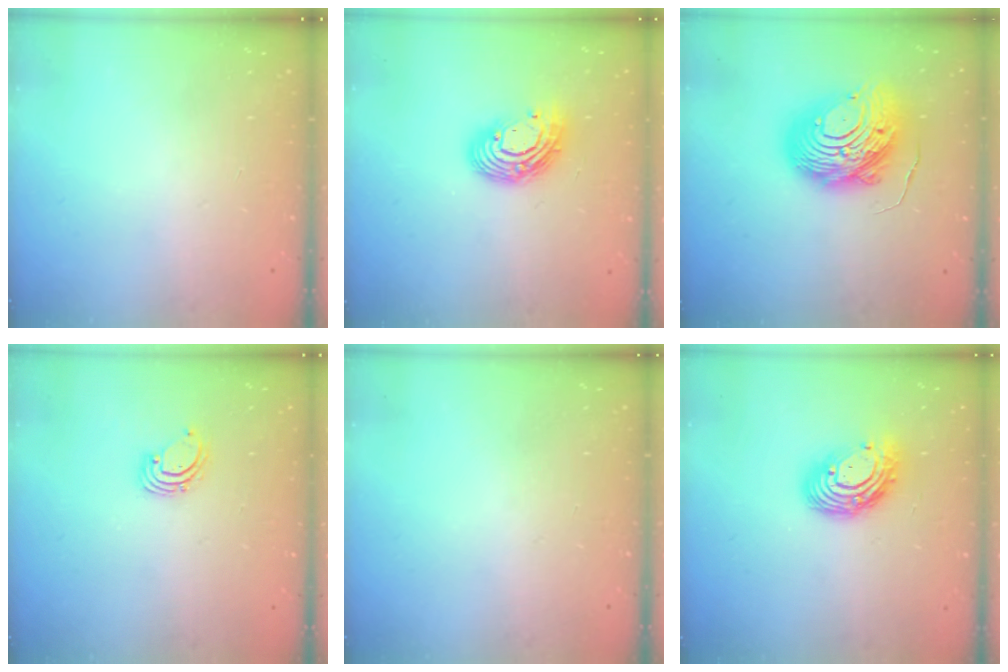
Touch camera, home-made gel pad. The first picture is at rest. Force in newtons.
{"total": 11.9, "press": 11.9, "slide": 1.0}
{"total": 15.4, "press": 15.3, "slide": 1.4}
{"total": 1.6, "press": 1.6, "slide": 0.1}
{"total": 0.0}
{"total": 12.1, "press": 12.0, "slide": 1.1}